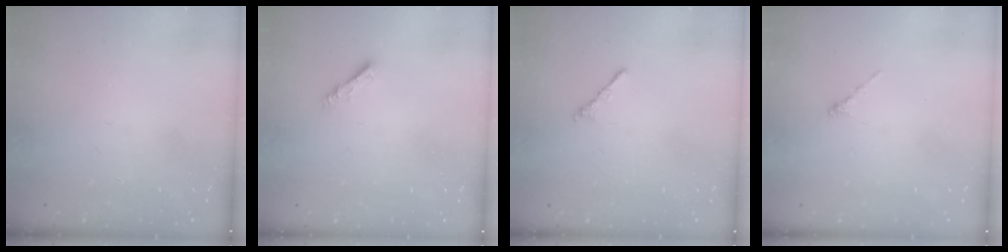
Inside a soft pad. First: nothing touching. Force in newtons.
{"total": 3.0, "press": 2.9, "slide": 0.6}
{"total": 0.9, "press": 0.7, "slide": 0.5}
{"total": 0.0}